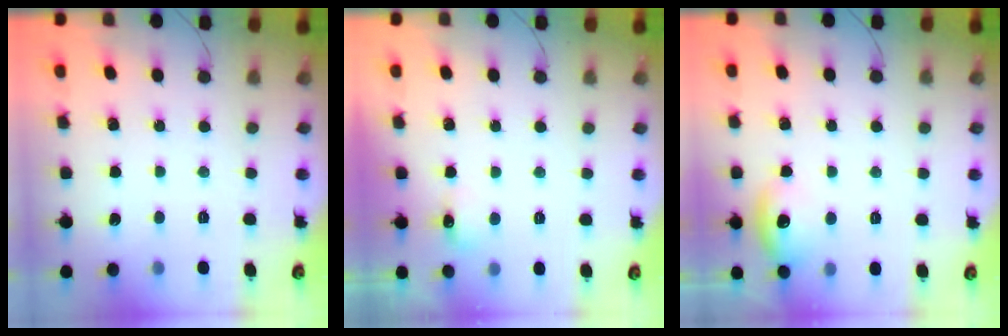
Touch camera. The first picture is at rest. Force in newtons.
{"total": 5.1, "press": 5.0, "slide": 1.3}
{"total": 9.1, "press": 9.0, "slide": 1.3}